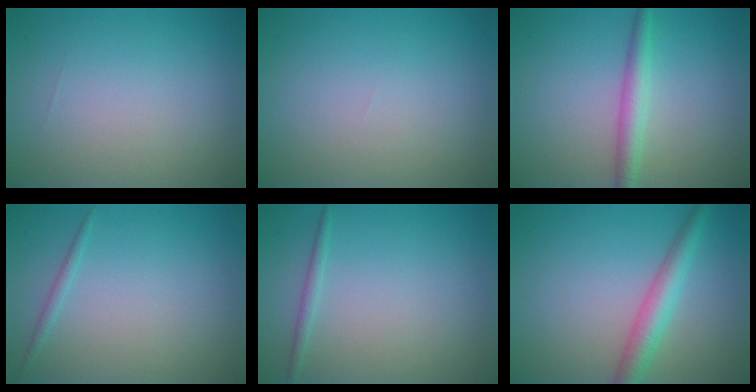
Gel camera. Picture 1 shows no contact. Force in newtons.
{"total": 0.0}
{"total": 2.5, "press": 2.5, "slide": 0.0}
{"total": 0.7, "press": 0.7, "slide": 0.0}
{"total": 0.9, "press": 0.9, "slide": 0.1}
{"total": 3.5, "press": 3.5, "slide": 0.1}